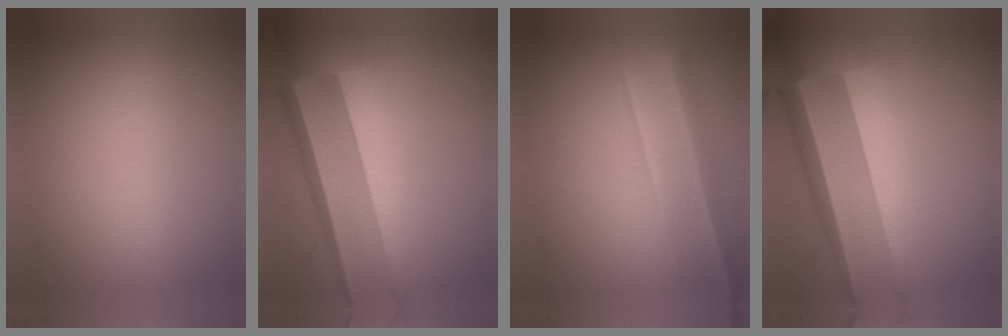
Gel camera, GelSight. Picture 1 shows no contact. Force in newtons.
{"total": 7.9}
{"total": 2.1}
{"total": 9.9}